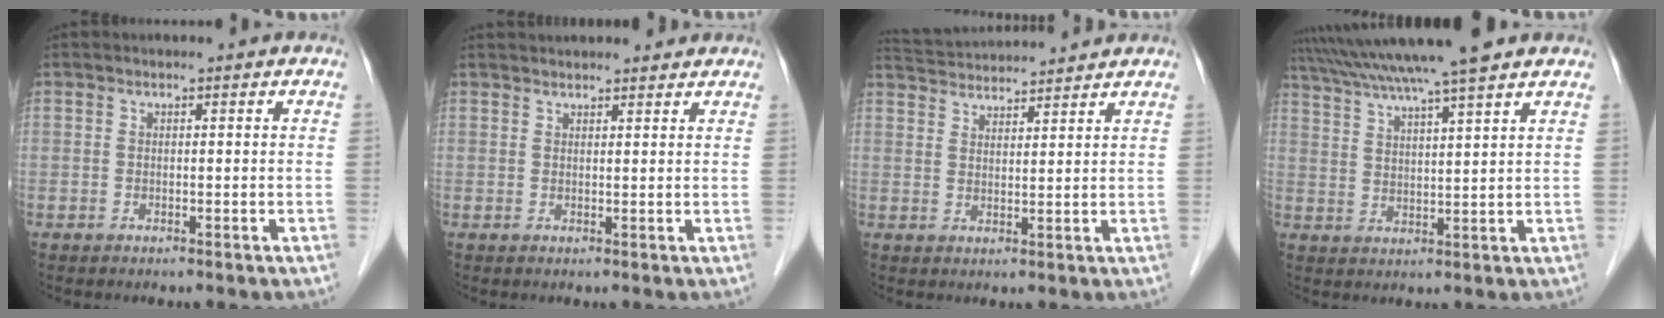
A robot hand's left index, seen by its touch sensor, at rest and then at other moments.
{"total": 8.5, "force": [7.9, 1.8, 2.7], "torque": [-0.029, 0.033, 0.096]}
{"total": 9.3, "force": [9.1, 0.1, 2.0], "torque": [-0.046, 0.034, 0.143]}
{"total": 14.4, "force": [12.1, -0.6, 7.7], "torque": [-0.140, 0.030, 0.185]}